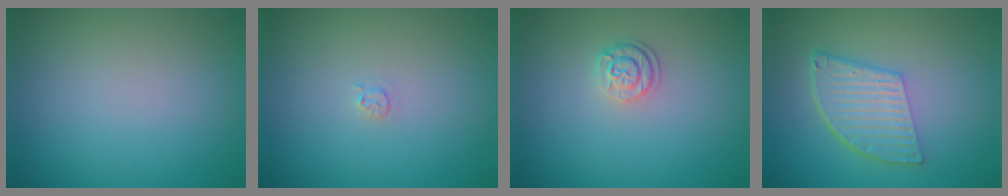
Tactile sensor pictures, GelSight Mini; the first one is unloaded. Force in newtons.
{"total": 0.7, "press": 0.7, "slide": 0.1}
{"total": 1.9, "press": 1.7, "slide": 0.9}
{"total": 5.5, "press": 3.8, "slide": 4.1}